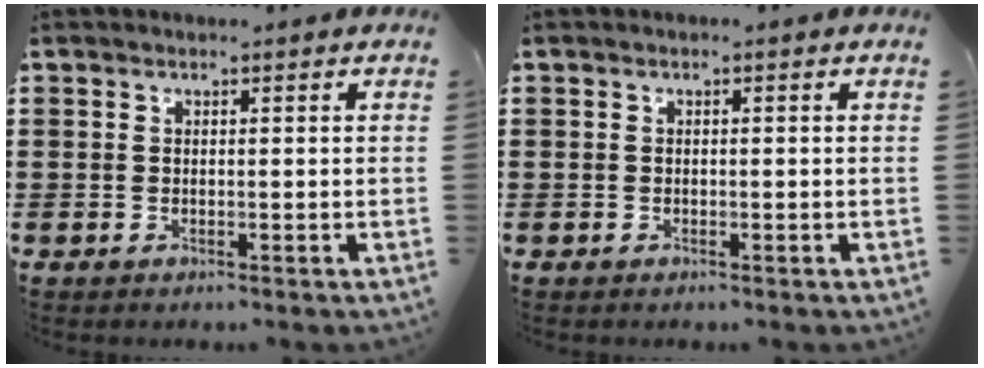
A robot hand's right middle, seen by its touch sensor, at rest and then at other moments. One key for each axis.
{"total": 0.0}